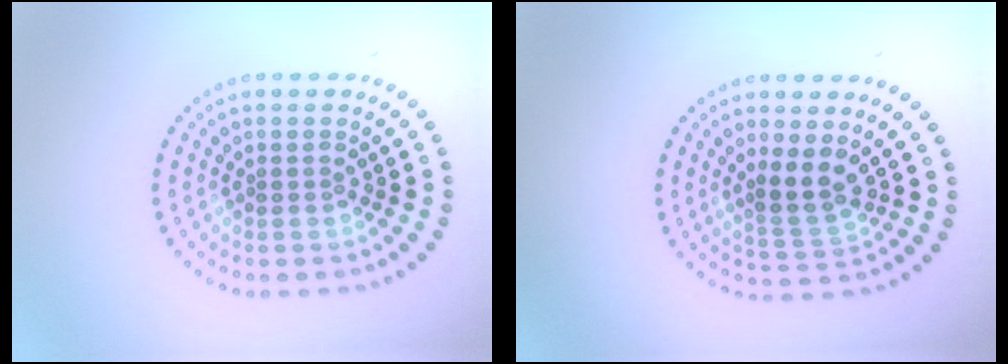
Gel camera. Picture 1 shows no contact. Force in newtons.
{"total": 2.6, "press": 2.1, "slide": 1.5}